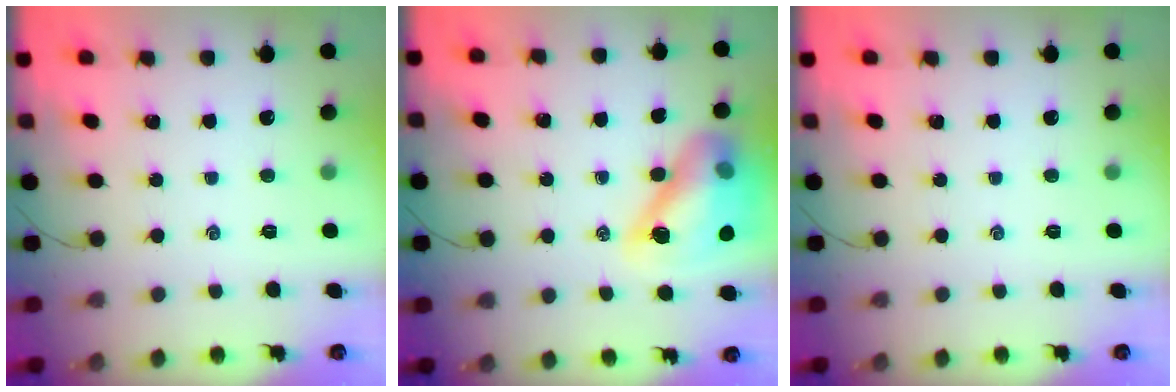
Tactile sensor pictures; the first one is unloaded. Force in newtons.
{"total": 15.5, "press": 14.9, "slide": 4.1}
{"total": 0.0}